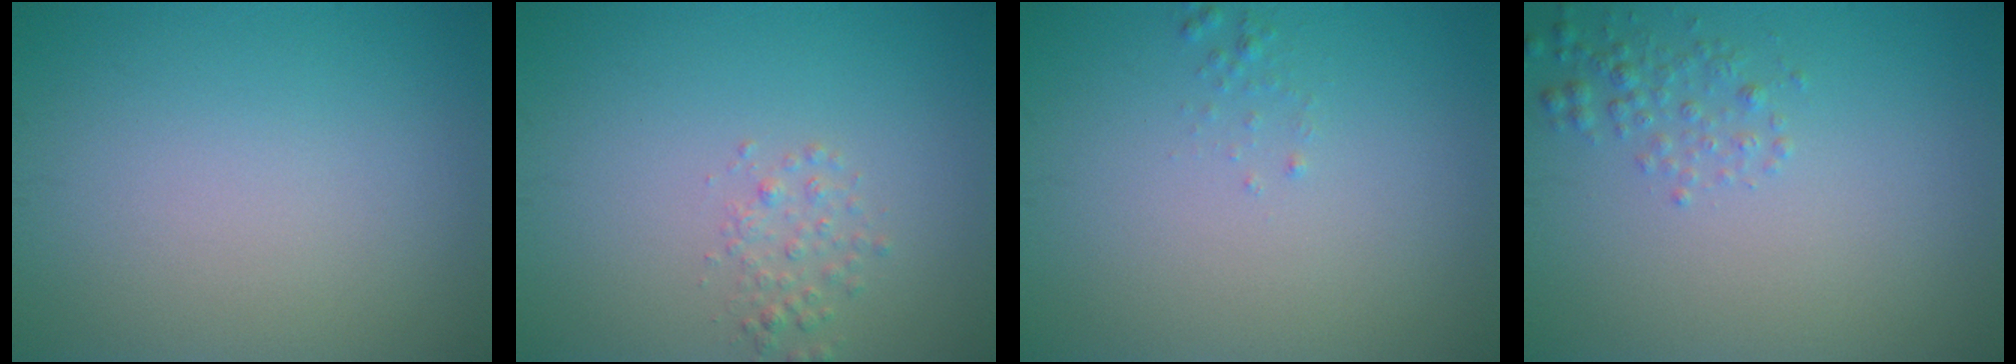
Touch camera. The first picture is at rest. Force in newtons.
{"total": 1.4, "press": 1.4, "slide": 0.1}
{"total": 0.6, "press": 0.6, "slide": 0.1}
{"total": 1.6, "press": 1.6, "slide": 0.1}